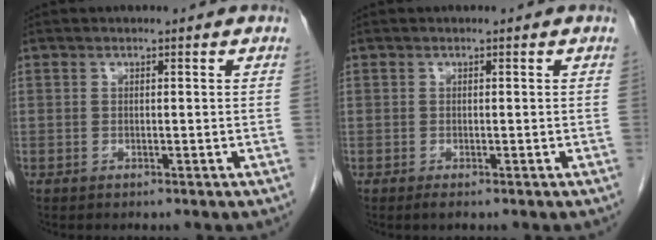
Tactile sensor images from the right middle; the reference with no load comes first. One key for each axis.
{"total": 0.7, "fx": -0.5, "fy": 0.0, "fz": 0.5, "tx": -0.011, "ty": -0.002, "tz": -0.007}